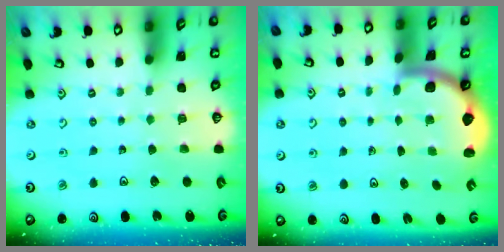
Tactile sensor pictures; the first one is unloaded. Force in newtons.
{"total": 1.8, "press": 1.8, "slide": 0.3}